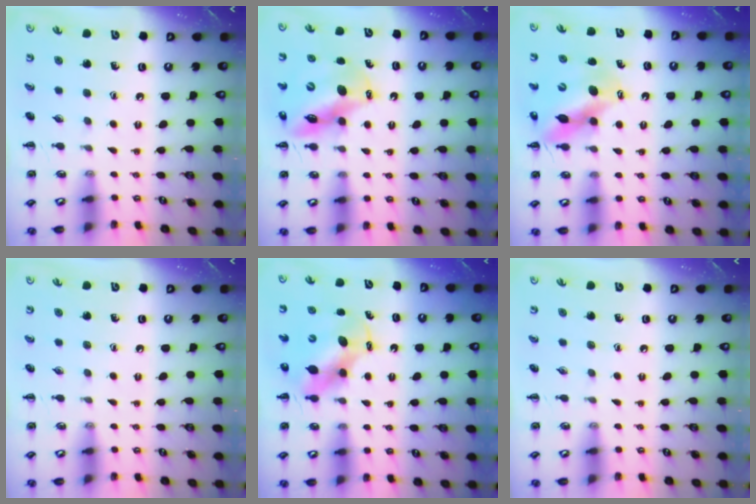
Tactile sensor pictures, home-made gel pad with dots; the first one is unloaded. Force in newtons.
{"total": 12.0, "press": 11.7, "slide": 2.7}
{"total": 11.6, "press": 11.2, "slide": 3.1}
{"total": 0.0}
{"total": 6.1, "press": 6.0, "slide": 1.2}
{"total": 0.0}